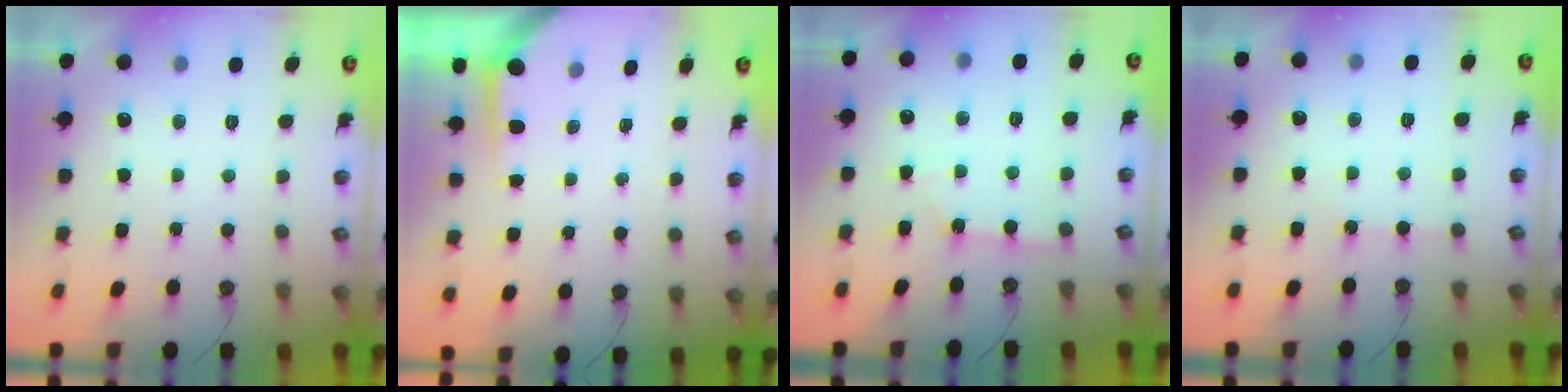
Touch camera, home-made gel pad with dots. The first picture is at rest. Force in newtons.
{"total": 3.6, "press": 3.6, "slide": 0.4}
{"total": 2.0, "press": 2.0, "slide": 0.1}
{"total": 1.7, "press": 1.6, "slide": 0.3}